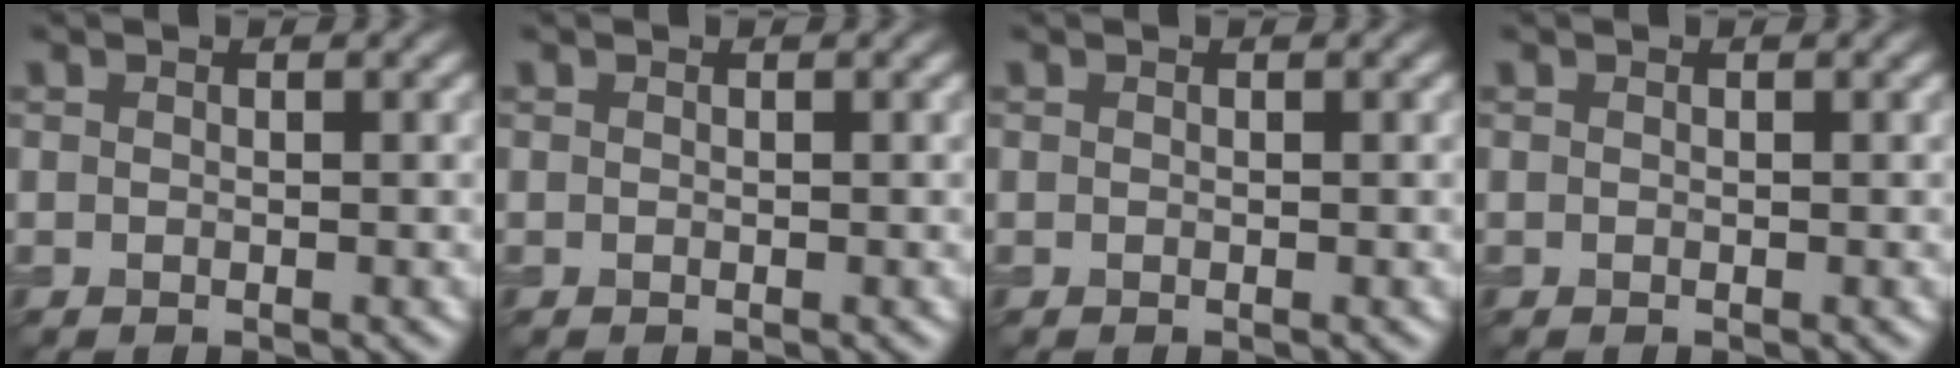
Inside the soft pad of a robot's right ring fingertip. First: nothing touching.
{"total": 0.0}
{"total": 0.0}
{"total": 0.0}